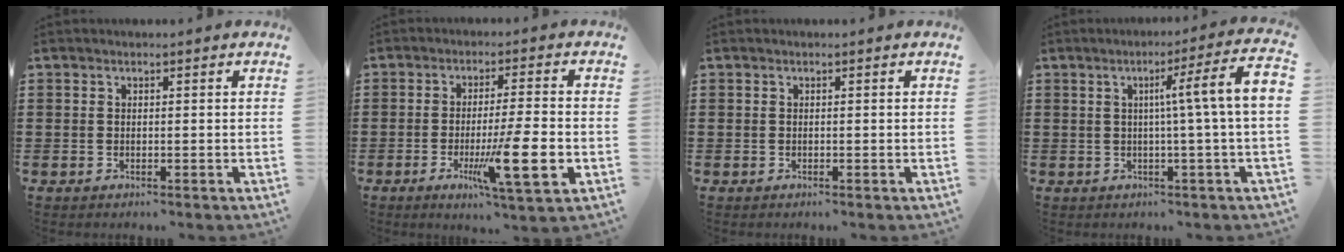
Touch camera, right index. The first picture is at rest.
{"total": 11.3, "force": [-3.2, 1.4, 10.8], "torque": [-0.192, -0.015, -0.053]}
{"total": 0.0}
{"total": 7.8, "force": [0.6, -0.9, 7.7], "torque": [-0.125, -0.013, -0.001]}